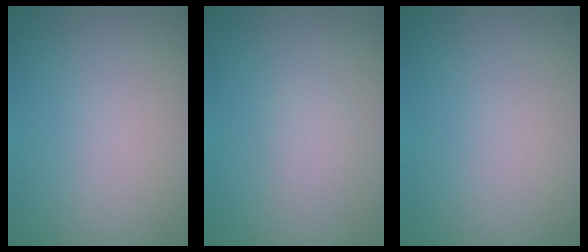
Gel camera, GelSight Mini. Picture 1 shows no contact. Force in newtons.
{"total": 1.2, "press": 1.2, "slide": 0.0}
{"total": 0.0}